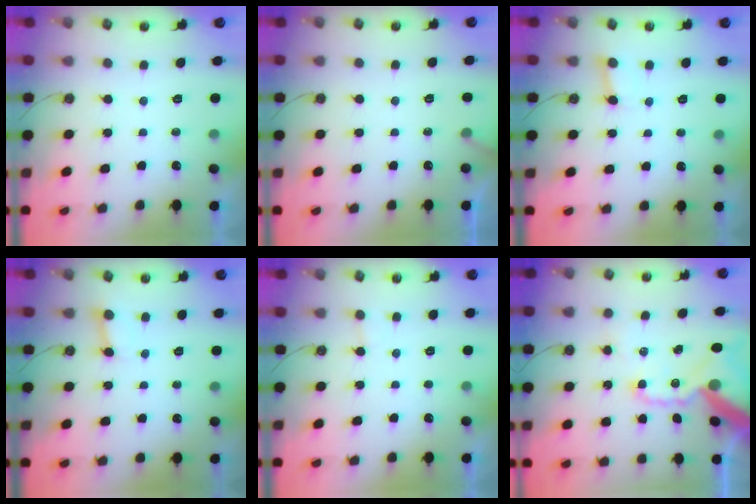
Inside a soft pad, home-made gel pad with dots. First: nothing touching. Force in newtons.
{"total": 3.9, "press": 3.9, "slide": 0.2}
{"total": 2.6, "press": 2.6, "slide": 0.3}
{"total": 2.6, "press": 2.5, "slide": 0.4}
{"total": 4.8, "press": 4.7, "slide": 0.8}
{"total": 21.5, "press": 21.4, "slide": 2.9}